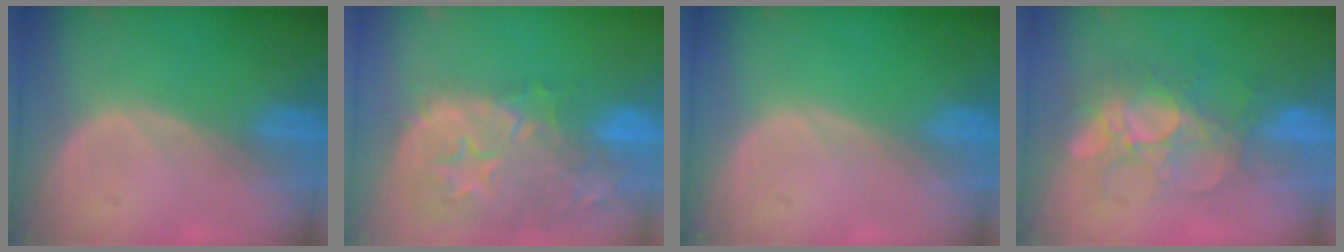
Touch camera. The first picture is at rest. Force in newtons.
{"total": 15.1, "press": 12.0, "slide": 9.1}
{"total": 0.0}
{"total": 8.2, "press": 7.7, "slide": 2.8}